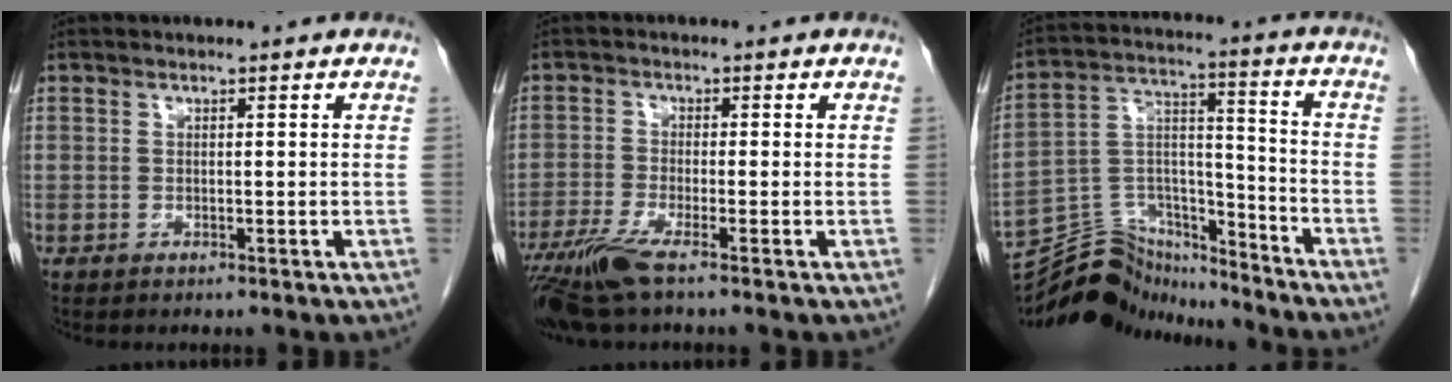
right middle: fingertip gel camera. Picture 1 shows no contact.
{"total": 6.3, "force": [-4.2, 0.2, 4.7], "torque": [-0.096, -0.019, -0.084]}
{"total": 15.2, "force": [-14.8, 3.1, 1.6], "torque": [-0.034, 0.050, -0.252]}